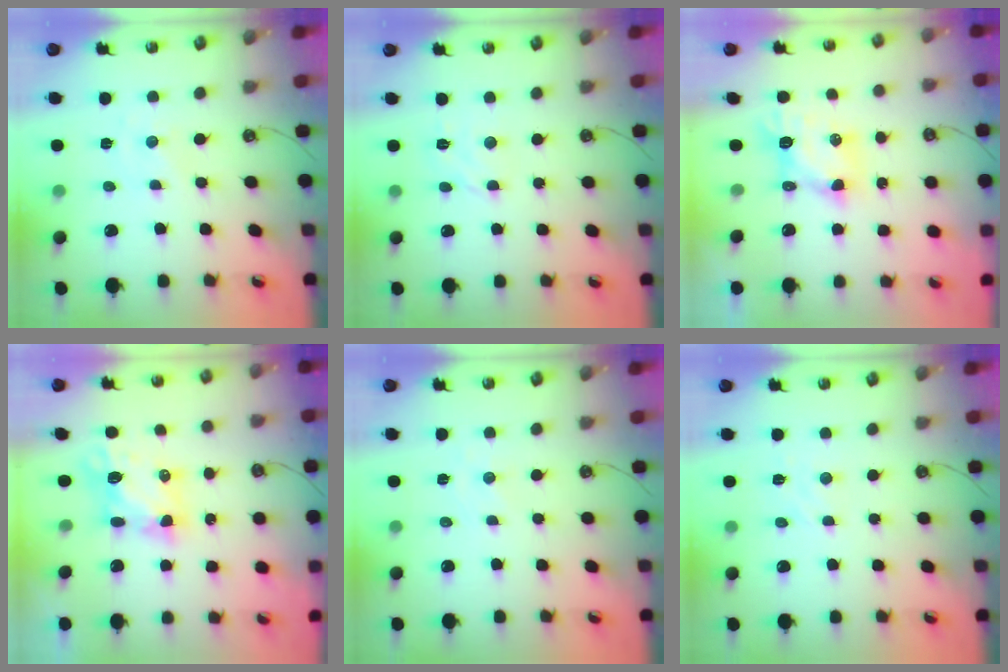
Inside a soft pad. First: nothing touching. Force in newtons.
{"total": 3.5, "press": 3.5, "slide": 0.2}
{"total": 6.7, "press": 6.7, "slide": 0.2}
{"total": 6.1, "press": 6.1, "slide": 0.6}
{"total": 2.5, "press": 2.5, "slide": 0.4}
{"total": 4.1, "press": 4.1, "slide": 0.4}